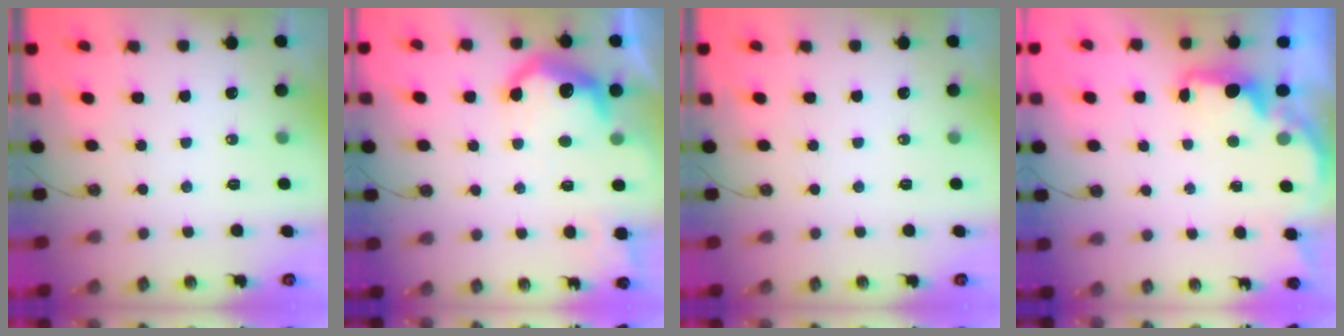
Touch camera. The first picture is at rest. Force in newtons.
{"total": 12.3, "press": 12.3, "slide": 0.8}
{"total": 0.0}
{"total": 2.5, "press": 2.3, "slide": 0.8}